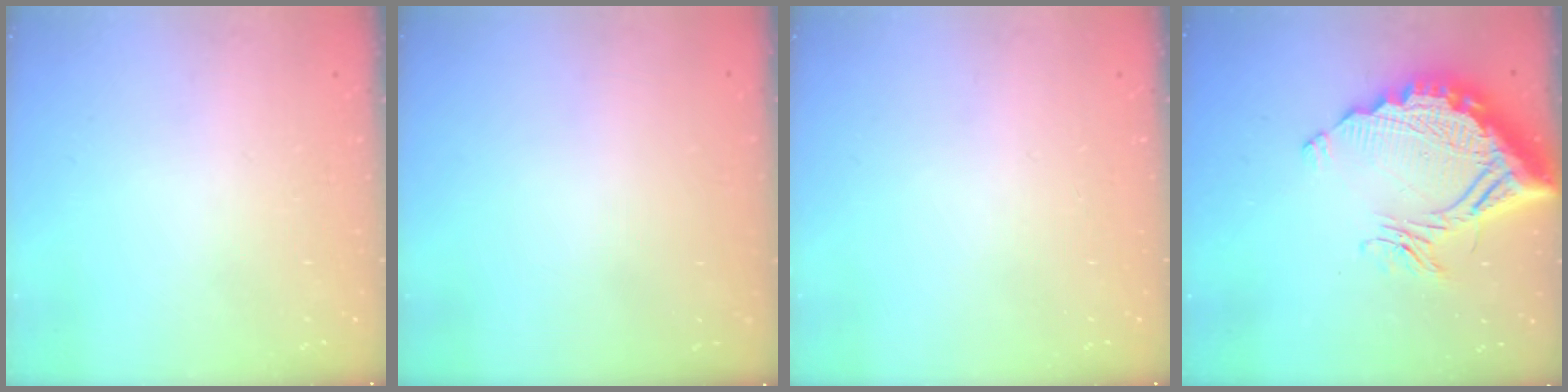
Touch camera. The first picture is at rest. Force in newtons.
{"total": 3.0, "press": 3.0, "slide": 0.1}
{"total": 0.0}
{"total": 19.1, "press": 19.0, "slide": 1.9}